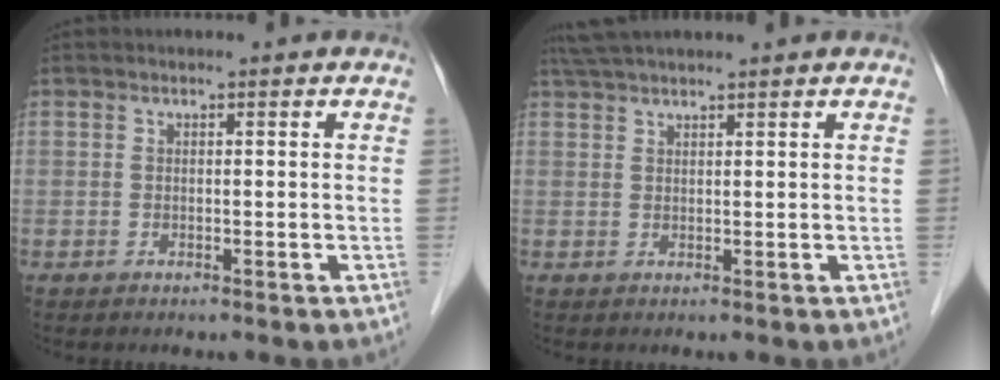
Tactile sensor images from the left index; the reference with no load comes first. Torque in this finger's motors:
{"motor_torque": [0.37, -1.03, 0.74, 0.19]}